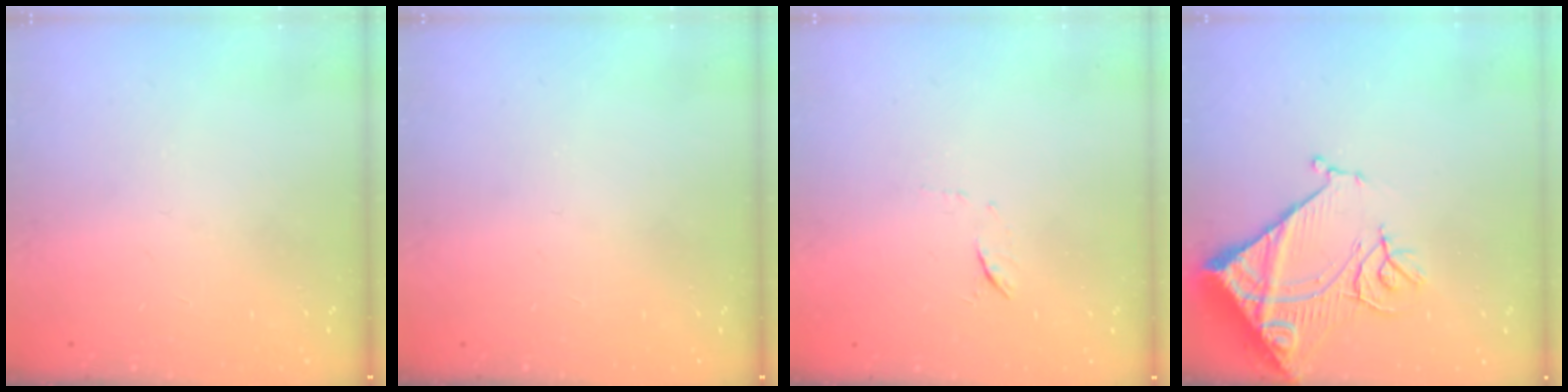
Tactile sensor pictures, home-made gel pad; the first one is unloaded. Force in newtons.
{"total": 0.0}
{"total": 5.0, "press": 4.8, "slide": 1.4}
{"total": 15.3, "press": 15.2, "slide": 1.8}